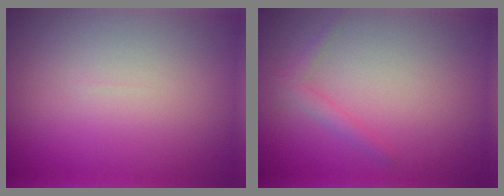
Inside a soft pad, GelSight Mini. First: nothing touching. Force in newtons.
{"total": 1.3, "press": 1.3, "slide": 0.1}